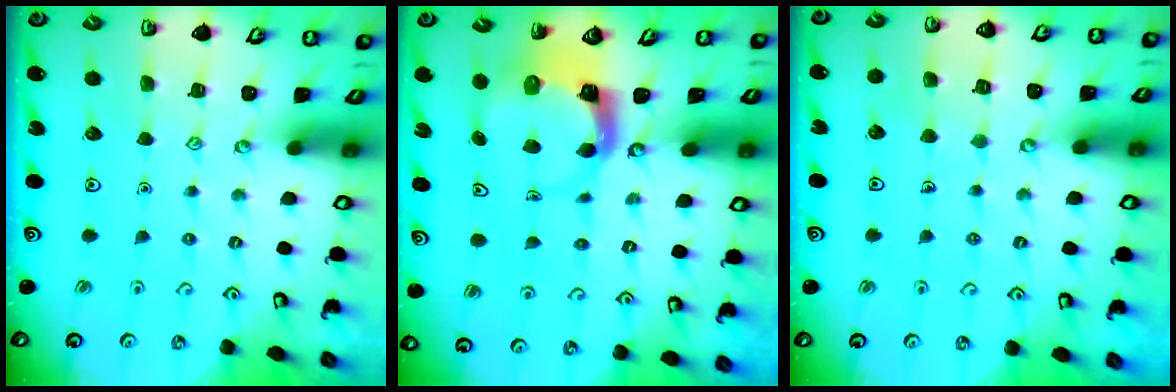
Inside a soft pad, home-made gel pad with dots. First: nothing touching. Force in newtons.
{"total": 4.0, "press": 3.9, "slide": 0.6}
{"total": 4.0, "press": 4.0, "slide": 0.3}